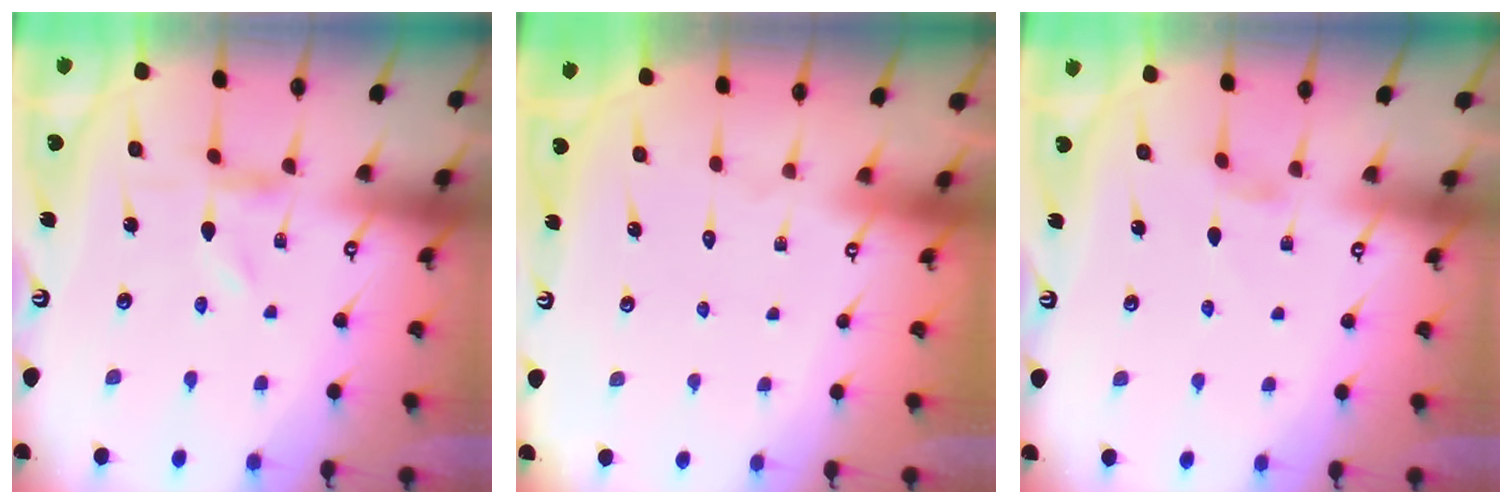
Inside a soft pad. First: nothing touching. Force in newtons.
{"total": 1.7, "press": 1.7, "slide": 0.1}
{"total": 1.1, "press": 1.1, "slide": 0.3}